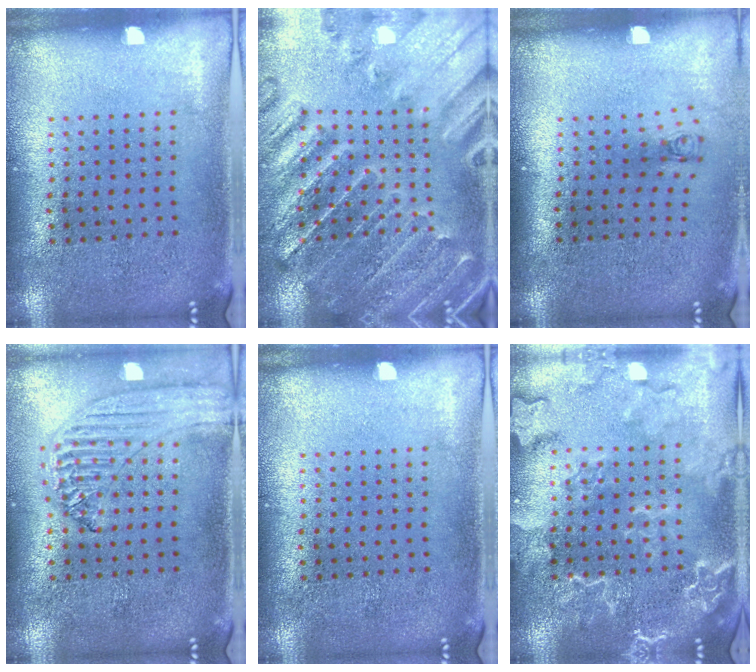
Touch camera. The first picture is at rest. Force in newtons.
{"total": 1.8, "press": 1.8, "slide": 0.3}
{"total": 0.8, "press": 0.3, "slide": 0.7}
{"total": 1.3, "press": 1.2, "slide": 0.2}
{"total": 0.0}
{"total": 2.5, "press": 2.5, "slide": 0.4}